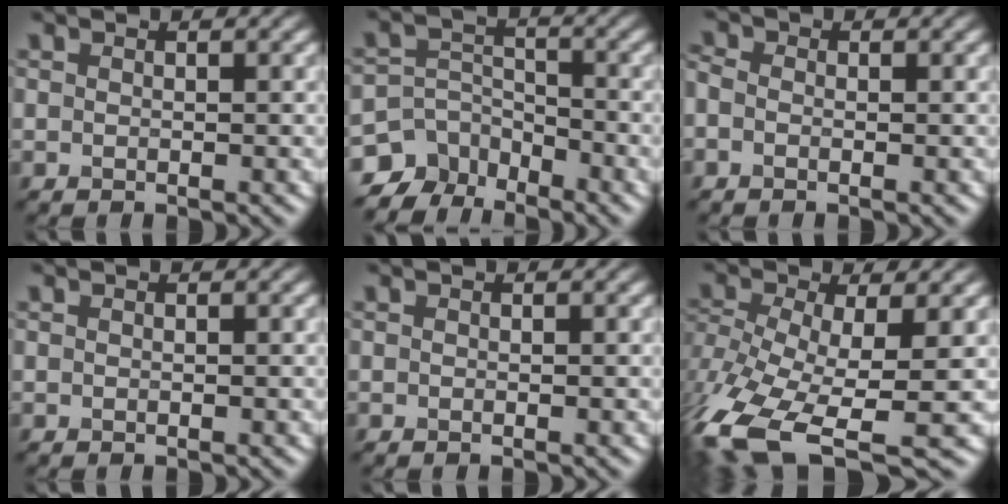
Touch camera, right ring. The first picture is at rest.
{"total": 5.7, "force": [-4.8, 3.0, 0.9], "torque": [0.000, -0.003, -0.088]}
{"total": 1.2, "force": [-0.1, 0.9, 0.8], "torque": [-0.021, 0.003, -0.017]}
{"total": 0.0}
{"total": 0.0}
{"total": 14.0, "force": [-6.9, 6.0, 10.7], "torque": [-0.266, -0.031, -0.104]}